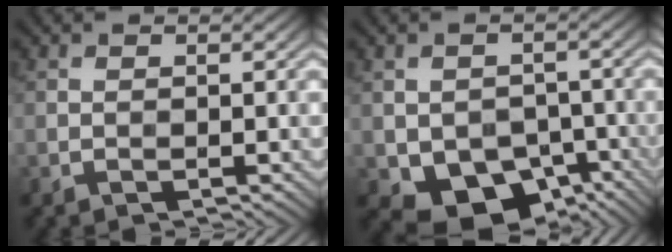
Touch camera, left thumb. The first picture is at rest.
{"total": 9.7, "force": [-4.1, 6.9, 5.5], "torque": [-0.089, -0.032, -0.050]}